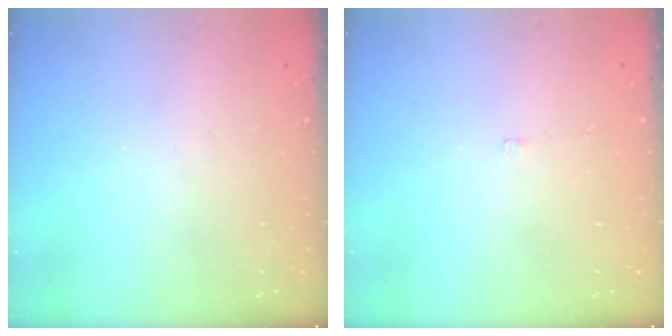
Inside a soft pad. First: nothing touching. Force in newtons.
{"total": 1.3, "press": 1.3, "slide": 0.2}